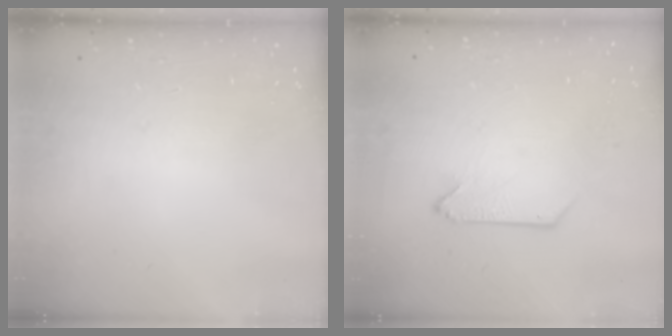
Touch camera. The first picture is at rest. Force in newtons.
{"total": 0.0}